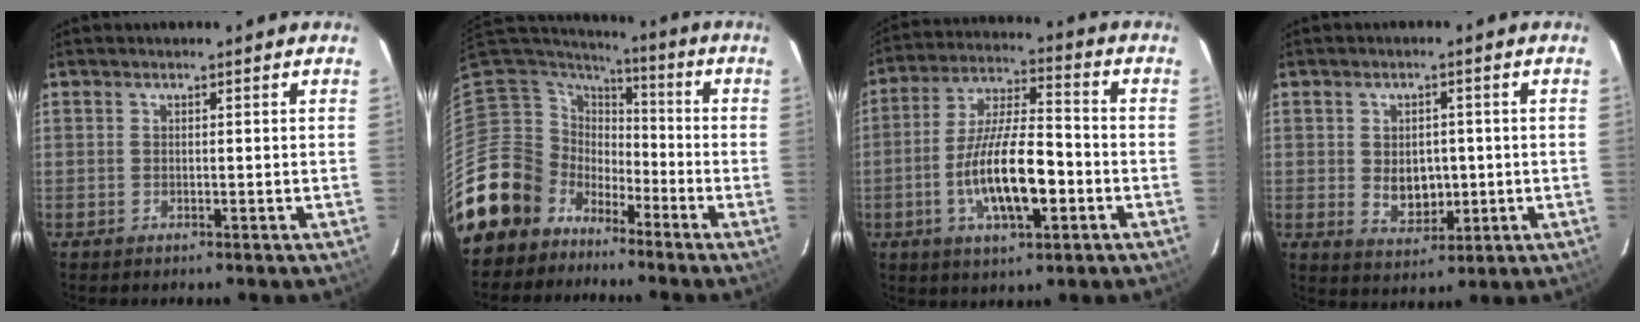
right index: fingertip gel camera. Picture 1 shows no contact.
{"total": 12.4, "force": [-7.7, 9.7, 0.8], "torque": [-0.049, 0.030, -0.147]}
{"total": 14.3, "force": [-4.2, 4.4, 13.0], "torque": [-0.252, -0.003, -0.073]}
{"total": 6.4, "force": [-0.4, 4.7, 4.4], "torque": [-0.077, -0.005, 0.008]}